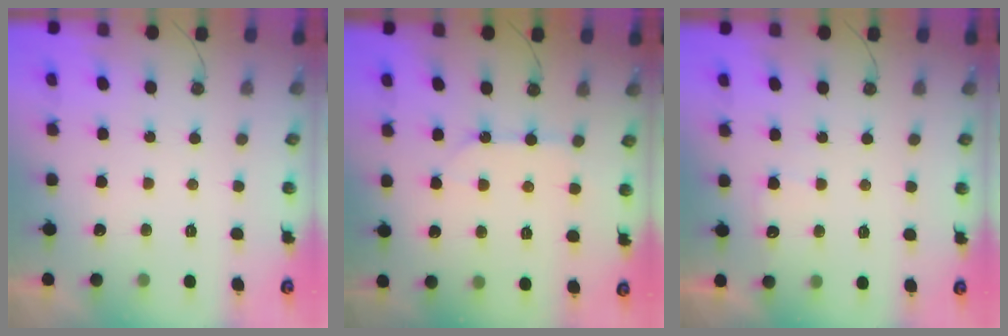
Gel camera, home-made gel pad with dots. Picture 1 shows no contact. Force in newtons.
{"total": 7.7, "press": 7.7, "slide": 0.9}
{"total": 4.6, "press": 4.5, "slide": 0.5}